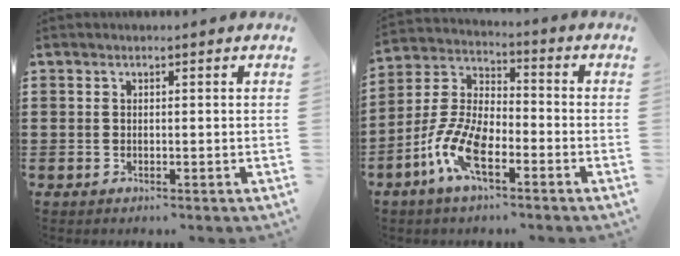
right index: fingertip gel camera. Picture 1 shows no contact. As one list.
[{"total": 9.5, "force": [-4.6, 3.9, 7.3], "torque": [-0.192, -0.010, -0.096]}]